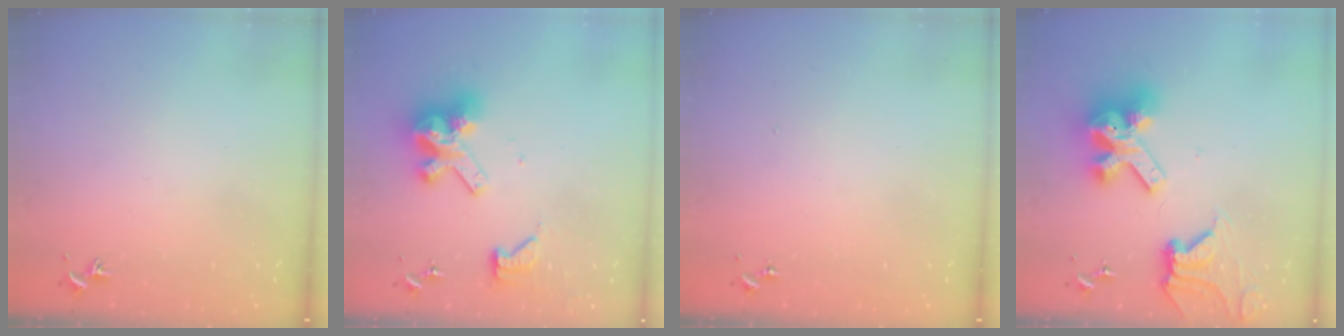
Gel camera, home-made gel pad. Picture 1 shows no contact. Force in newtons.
{"total": 14.5, "press": 14.4, "slide": 1.8}
{"total": 0.0}
{"total": 17.8, "press": 17.7, "slide": 2.0}